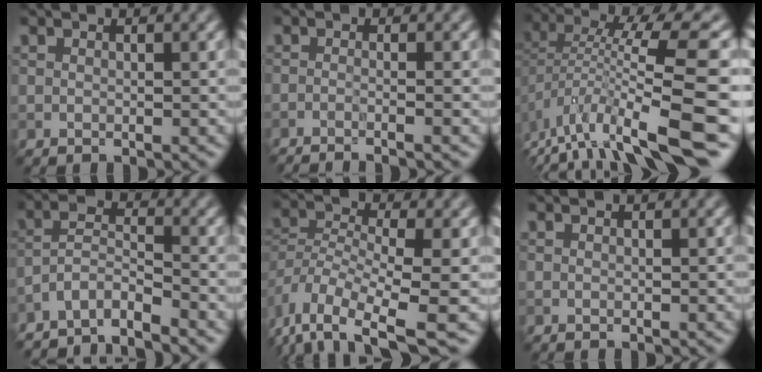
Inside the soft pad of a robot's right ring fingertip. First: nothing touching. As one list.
[{"total": 3.3, "force": [-2.1, 0.8, 2.4], "torque": [-0.018, 0.002, -0.040]}, {"total": 10.4, "force": [-4.3, 2.3, 9.3], "torque": [-0.160, 0.021, -0.066]}, {"total": 4.5, "force": [-4.1, 0.7, 1.6], "torque": [-0.027, 0.000, -0.084]}, {"total": 7.6, "force": [-4.3, 2.9, 5.6], "torque": [-0.111, -0.007, -0.083]}, {"total": 0.0}]